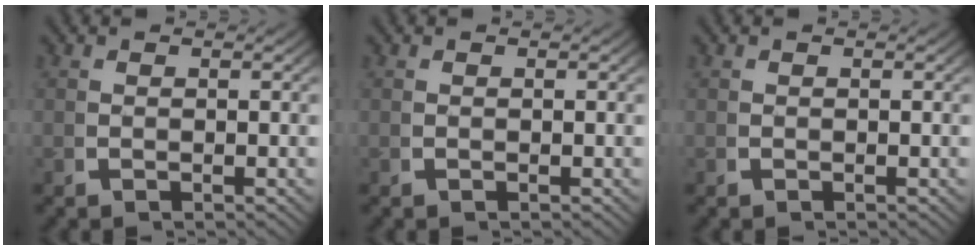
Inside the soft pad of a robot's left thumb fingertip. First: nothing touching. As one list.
[{"total": 0.0}, {"total": 0.0}]